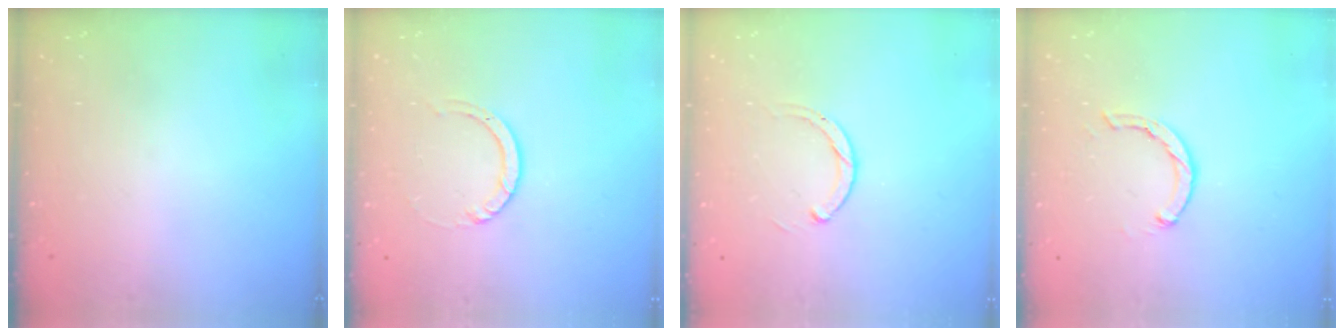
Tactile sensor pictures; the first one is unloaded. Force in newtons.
{"total": 3.0, "press": 3.0, "slide": 0.3}
{"total": 2.5, "press": 2.5, "slide": 0.3}
{"total": 2.1, "press": 2.1, "slide": 0.3}